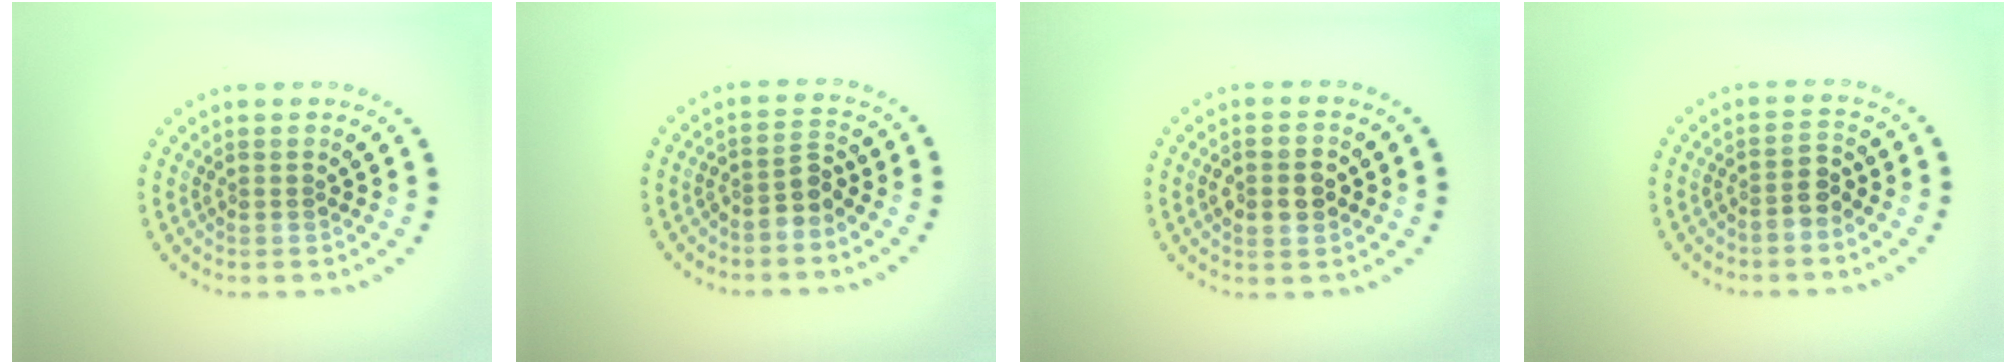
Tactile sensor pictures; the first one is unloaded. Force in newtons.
{"total": 2.2, "press": 1.7, "slide": 1.4}
{"total": 3.6, "press": 3.6, "slide": 0.1}
{"total": 2.1, "press": 1.7, "slide": 1.1}